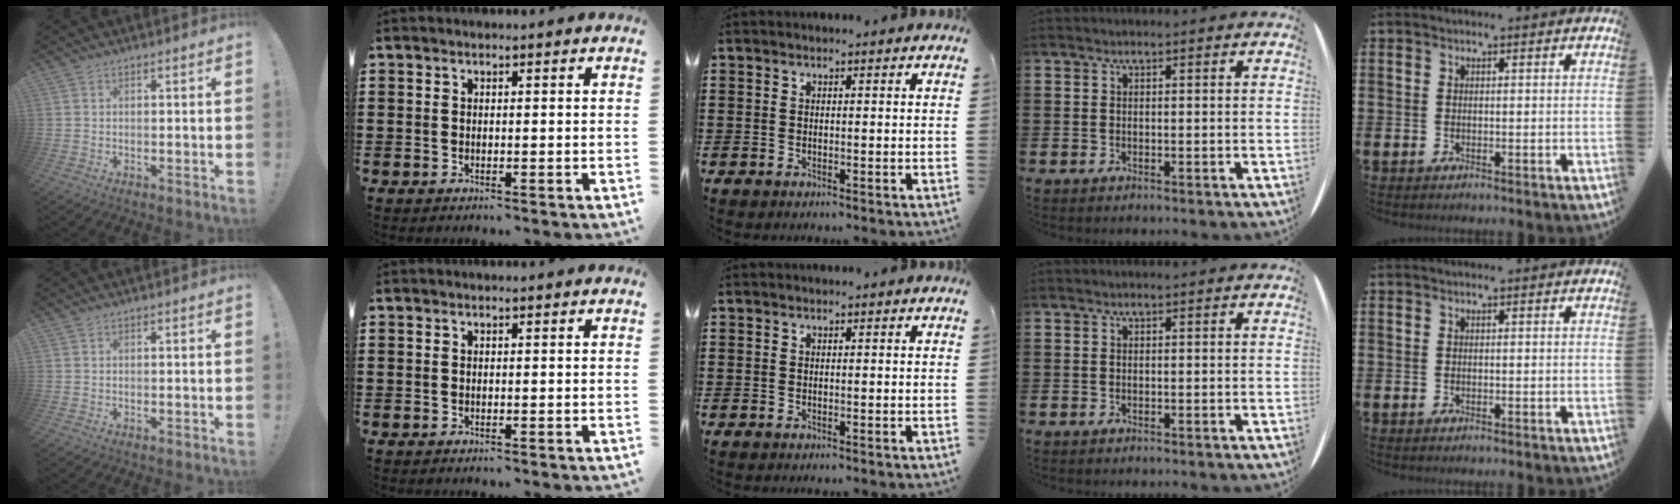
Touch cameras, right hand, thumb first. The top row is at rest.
{}